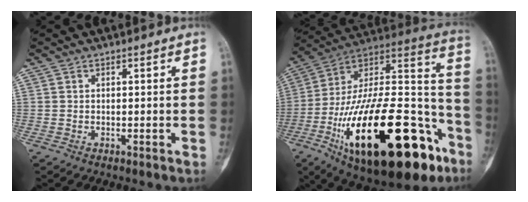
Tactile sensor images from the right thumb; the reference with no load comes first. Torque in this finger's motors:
{"motor_torque": [1.21, 1.79, 2.32, -0.46, 0.39]}